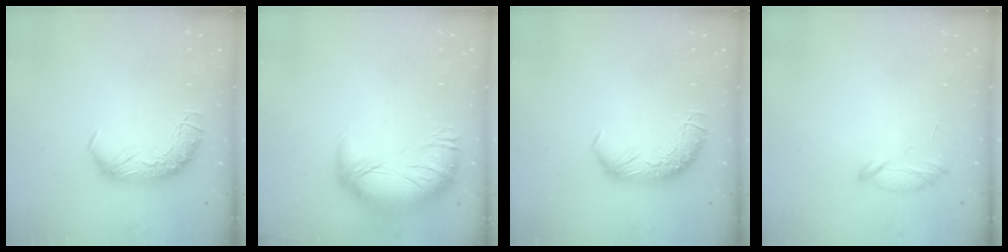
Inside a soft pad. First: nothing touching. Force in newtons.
{"total": 2.7, "press": 1.5, "slide": 2.3}
{"total": 0.0}
{"total": 7.5, "press": 7.5, "slide": 0.3}